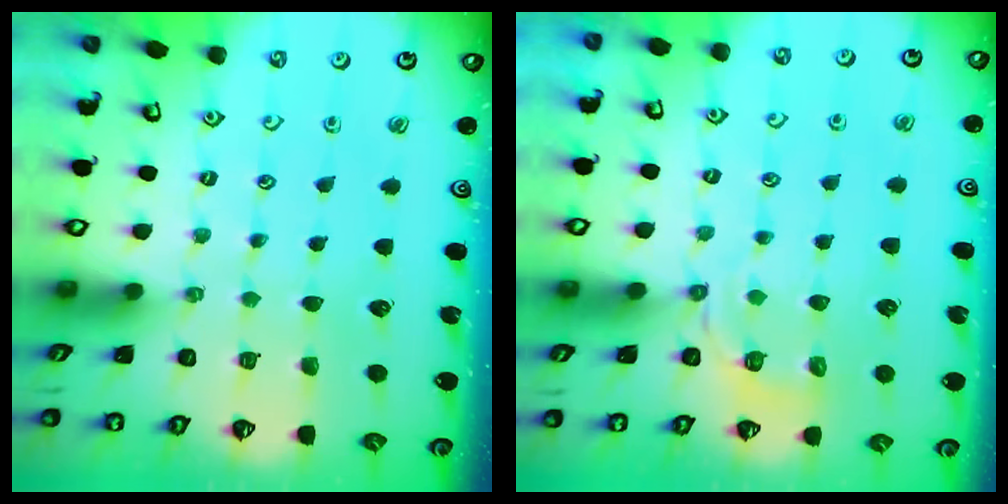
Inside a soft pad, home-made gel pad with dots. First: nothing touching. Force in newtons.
{"total": 4.0, "press": 3.4, "slide": 1.9}